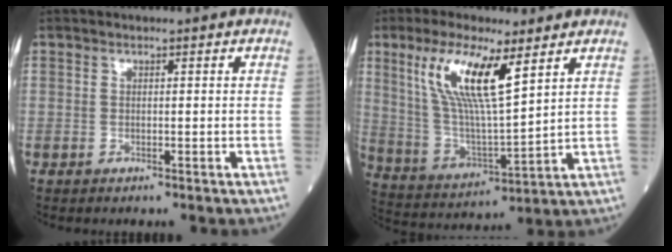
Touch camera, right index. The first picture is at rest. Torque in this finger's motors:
{"motor_torque": [0.46, 0.34, 0.42, 0.21]}